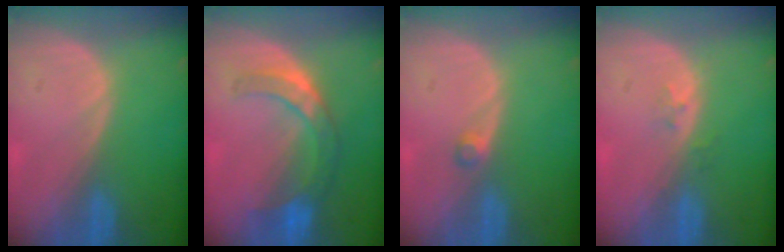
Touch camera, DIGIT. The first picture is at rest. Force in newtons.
{"total": 7.6, "press": 6.7, "slide": 3.6}
{"total": 1.5, "press": 1.2, "slide": 0.8}
{"total": 1.6, "press": 1.2, "slide": 1.0}